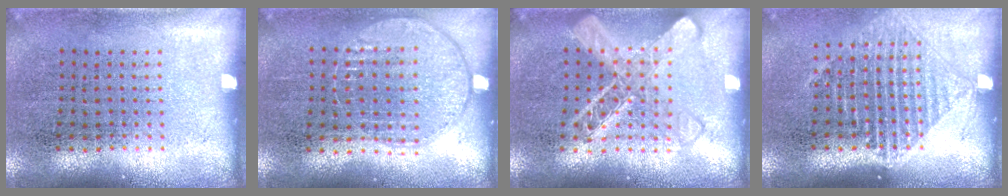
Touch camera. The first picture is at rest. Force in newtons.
{"total": 0.9, "press": 0.9, "slide": 0.4}
{"total": 3.1, "press": 3.1, "slide": 0.5}
{"total": 1.4, "press": 1.3, "slide": 0.6}